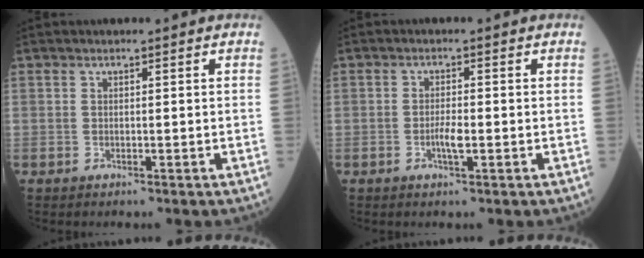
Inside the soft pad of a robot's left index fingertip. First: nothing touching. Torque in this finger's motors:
{"motor_torque": [0.57, 0.29, 0.06, 0.02]}